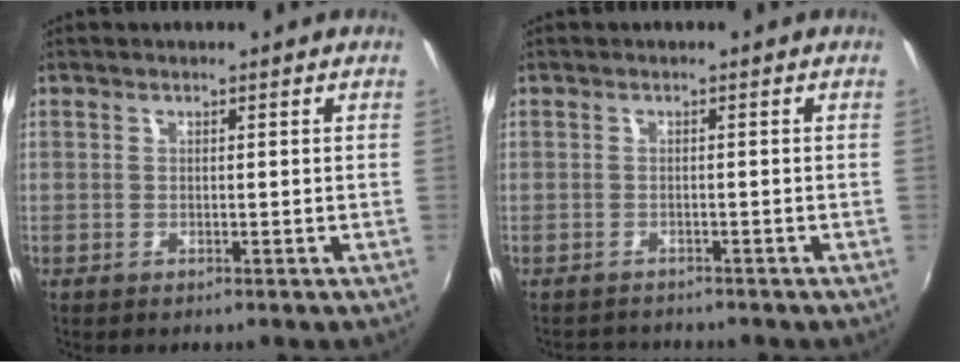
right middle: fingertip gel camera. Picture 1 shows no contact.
{"total": 2.4, "force": [-2.3, 0.7, 0.1], "torque": [-0.010, -0.001, -0.041]}